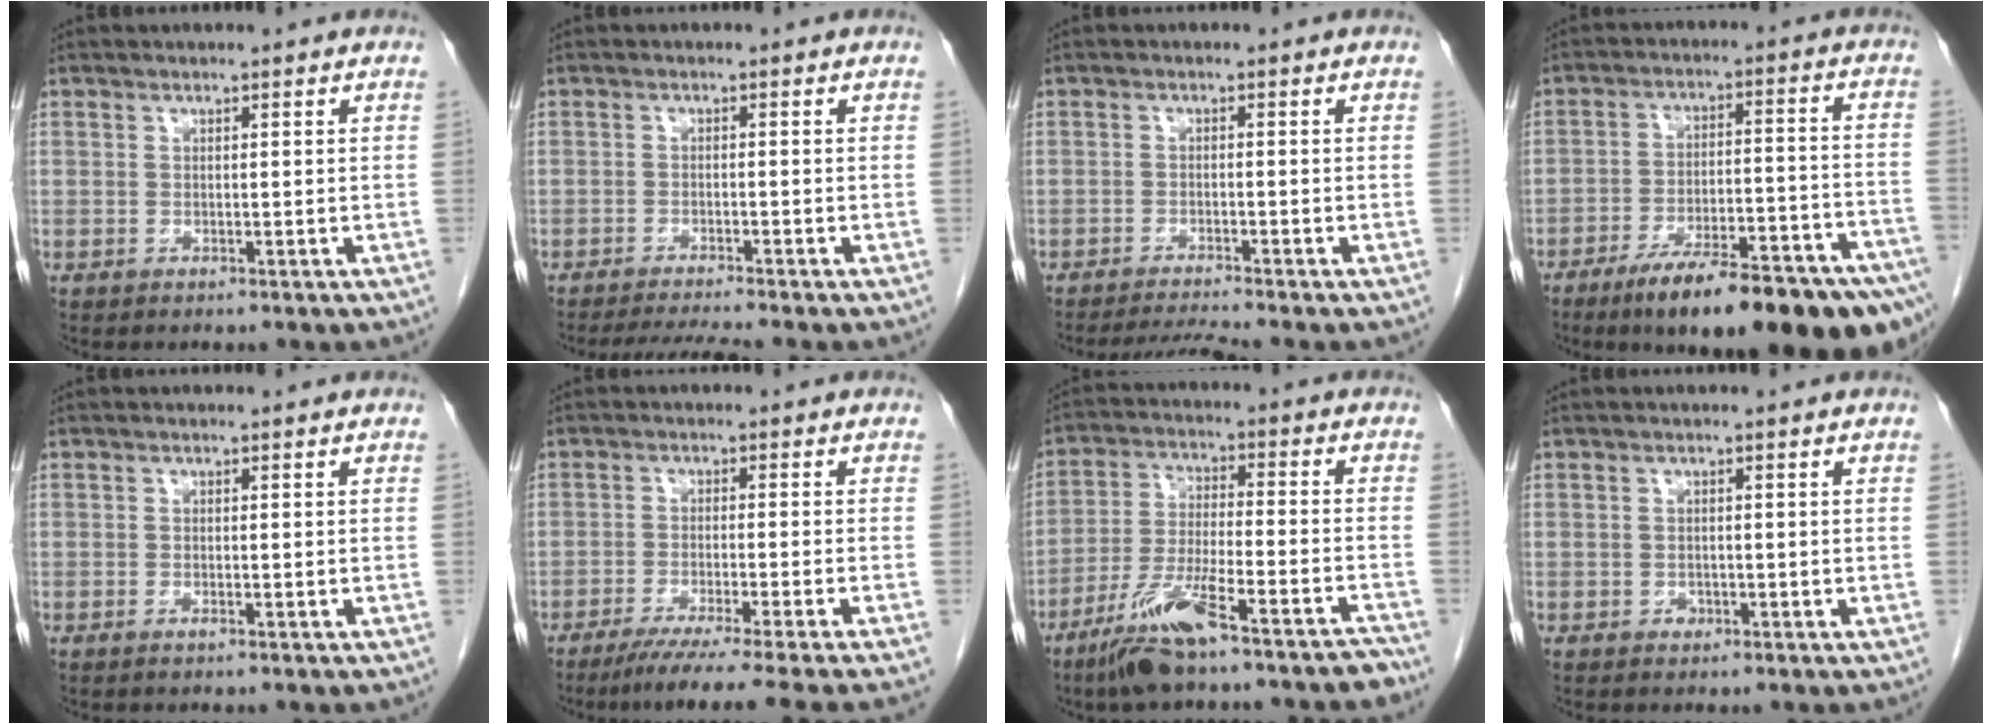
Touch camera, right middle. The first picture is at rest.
{"total": 4.3, "force": [-3.8, -1.4, 1.4], "torque": [-0.028, -0.019, -0.065]}
{"total": 3.6, "force": [-3.1, -1.8, 0.4], "torque": [-0.019, -0.019, -0.055]}
{"total": 22.4, "force": [-15.6, 3.7, 15.7], "torque": [-0.159, 0.010, -0.229]}
{"total": 0.5, "force": [-0.4, 0.1, 0.3], "torque": [-0.011, 0.000, -0.007]}
{"total": 12.0, "force": [-9.8, -2.3, 6.5], "torque": [-0.069, -0.040, -0.146]}
{"total": 13.0, "force": [-9.9, 1.5, 8.4], "torque": [-0.147, -0.006, -0.168]}
{"total": 0.8, "force": [-0.5, 0.6, 0.3], "torque": [-0.004, 0.003, -0.008]}